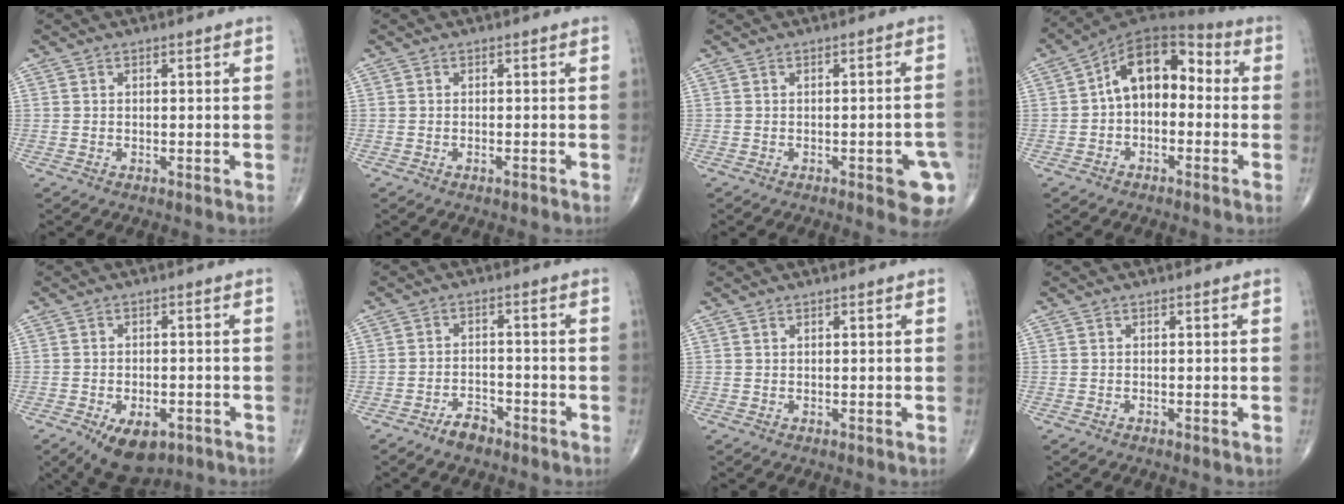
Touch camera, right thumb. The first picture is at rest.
{"total": 0.8, "force": [-0.5, 0.2, 0.6], "torque": [-0.013, -0.001, -0.009]}
{"total": 7.6, "force": [-2.9, 2.3, 6.7], "torque": [-0.064, 0.007, -0.033]}
{"total": 13.0, "force": [0.3, 8.3, 10.0], "torque": [-0.120, 0.047, -0.015]}
{"total": 9.4, "force": [-4.9, 5.2, 6.1], "torque": [-0.084, 0.007, -0.067]}
{"total": 3.9, "force": [-3.0, 1.8, 1.7], "torque": [-0.025, 0.018, -0.051]}
{"total": 0.0}
{"total": 0.0}